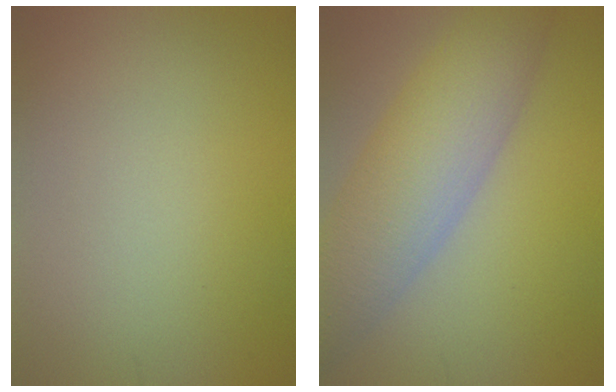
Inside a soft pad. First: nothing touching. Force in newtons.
{"total": 8.6, "press": 8.6, "slide": 0.3}